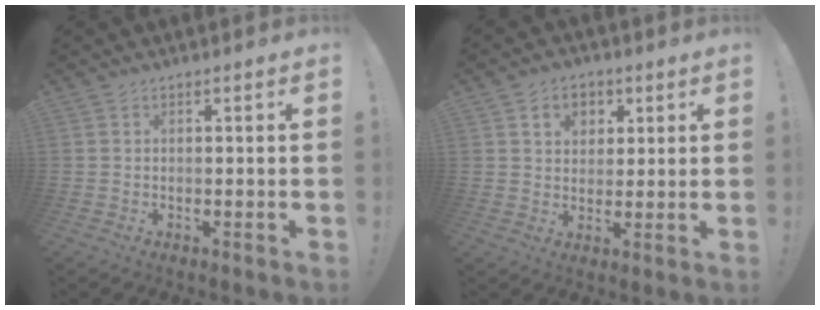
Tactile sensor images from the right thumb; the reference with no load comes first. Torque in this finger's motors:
{"motor_torque": [-0.11, 0.11, 0.00, 0.00, 0.00]}